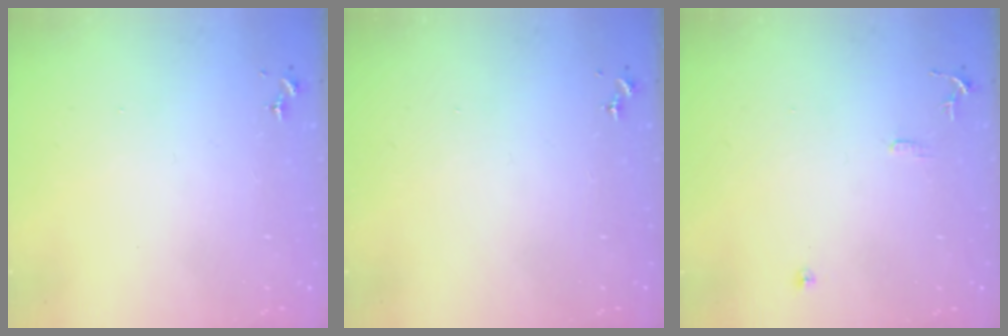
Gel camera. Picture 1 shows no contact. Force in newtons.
{"total": 0.0}
{"total": 7.1, "press": 7.1, "slide": 0.7}